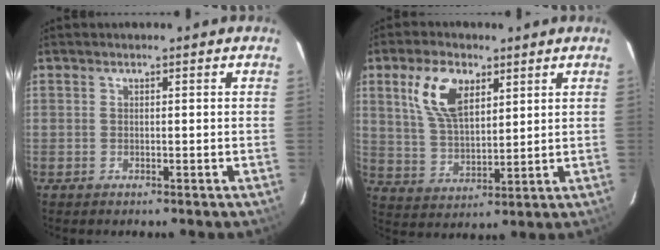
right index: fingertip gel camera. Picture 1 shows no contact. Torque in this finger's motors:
{"motor_torque": [1.04, 0.74, 0.38, 0.12]}